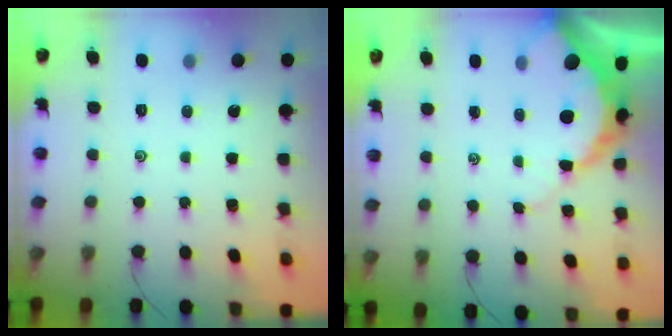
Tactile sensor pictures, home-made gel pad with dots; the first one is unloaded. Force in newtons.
{"total": 7.9, "press": 7.8, "slide": 0.8}